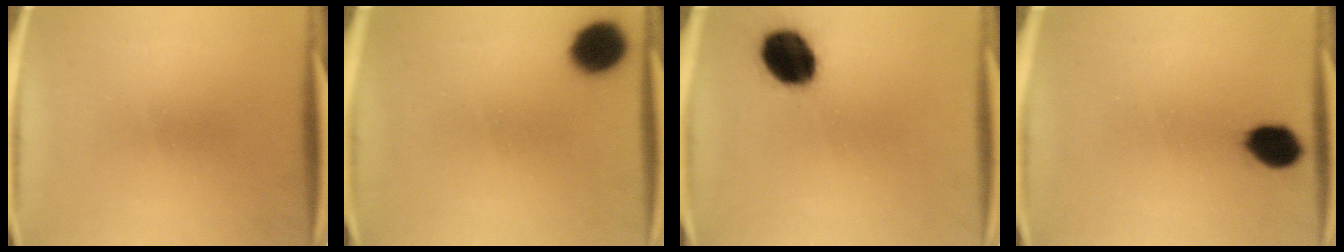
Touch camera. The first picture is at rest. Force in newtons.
{"total": 10.1}
{"total": 13.1}
{"total": 7.5}